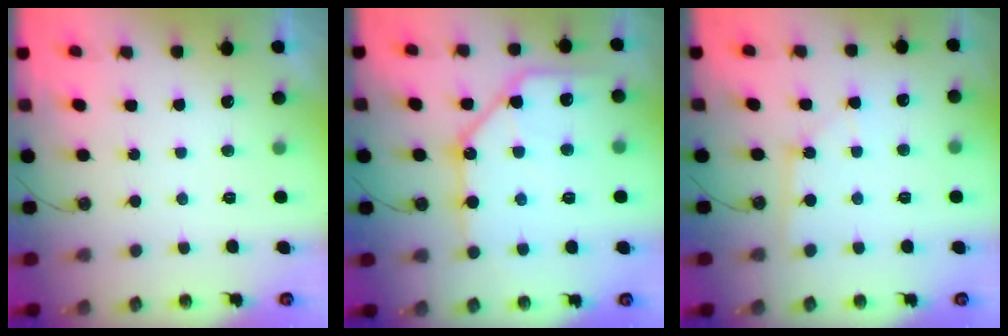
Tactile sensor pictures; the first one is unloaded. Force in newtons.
{"total": 16.8, "press": 16.7, "slide": 1.8}
{"total": 3.5, "press": 3.5, "slide": 0.5}